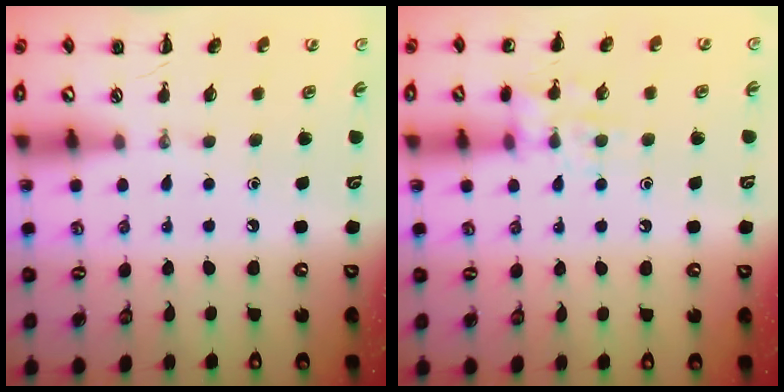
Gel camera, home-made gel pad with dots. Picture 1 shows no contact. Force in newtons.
{"total": 10.2, "press": 10.2, "slide": 0.6}